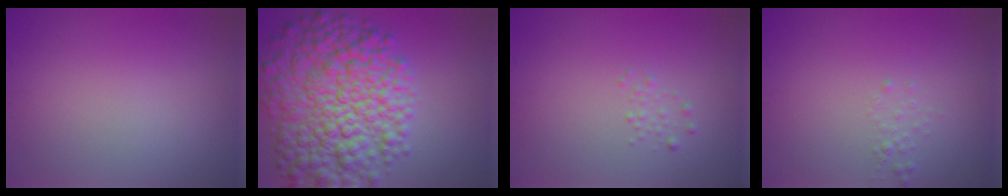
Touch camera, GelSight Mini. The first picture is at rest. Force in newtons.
{"total": 12.2, "press": 12.2, "slide": 0.3}
{"total": 0.8, "press": 0.8, "slide": 0.0}
{"total": 0.7, "press": 0.7, "slide": 0.1}